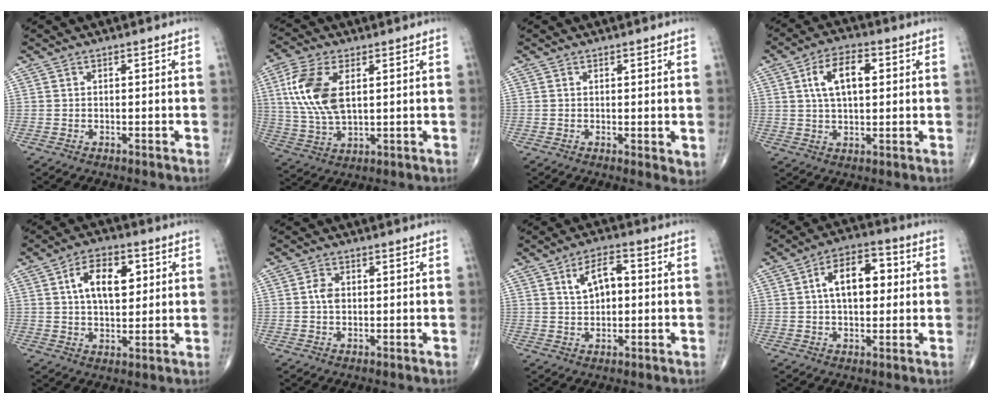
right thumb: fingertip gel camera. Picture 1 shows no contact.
{"total": 12.6, "force": [3.1, 6.5, 10.3], "torque": [-0.224, -0.006, 0.064]}
{"total": 2.6, "force": [0.3, 0.9, 2.4], "torque": [-0.037, -0.011, 0.004]}
{"total": 8.8, "force": [2.2, 4.6, 7.2], "torque": [-0.116, 0.010, 0.035]}
{"total": 10.5, "force": [2.9, 5.9, 8.2], "torque": [-0.112, 0.001, 0.044]}
{"total": 2.6, "force": [0.1, 1.8, 1.8], "torque": [-0.031, 0.003, -0.003]}
{"total": 6.7, "force": [1.4, 3.7, 5.3], "torque": [-0.078, 0.010, 0.021]}
{"total": 11.1, "force": [1.8, 6.4, 8.9], "torque": [-0.120, 0.021, 0.022]}